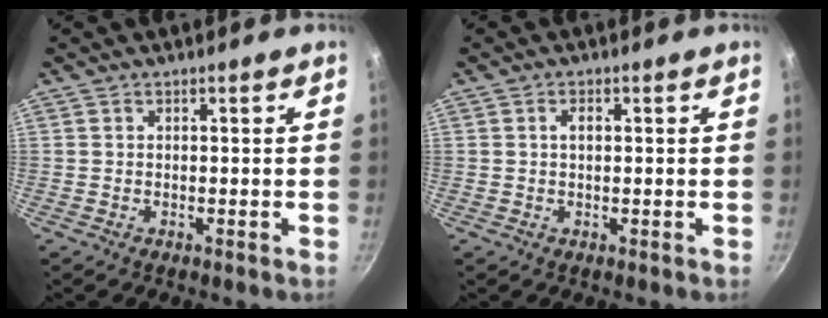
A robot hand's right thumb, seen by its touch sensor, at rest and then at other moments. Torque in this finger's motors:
{"motor_torque": [-0.09, 0.31, 0.71, -0.20, 0.00]}